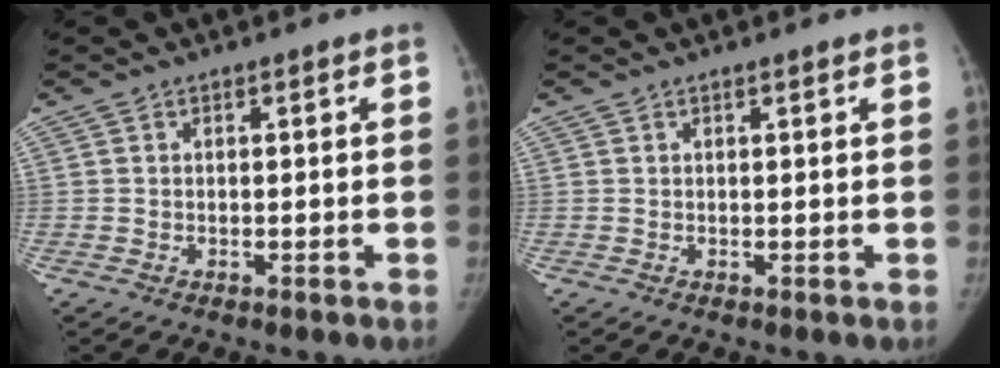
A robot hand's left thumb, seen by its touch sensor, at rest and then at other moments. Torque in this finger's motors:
{"motor_torque": [-0.17, -0.04, -0.17, 0.30, -0.04]}